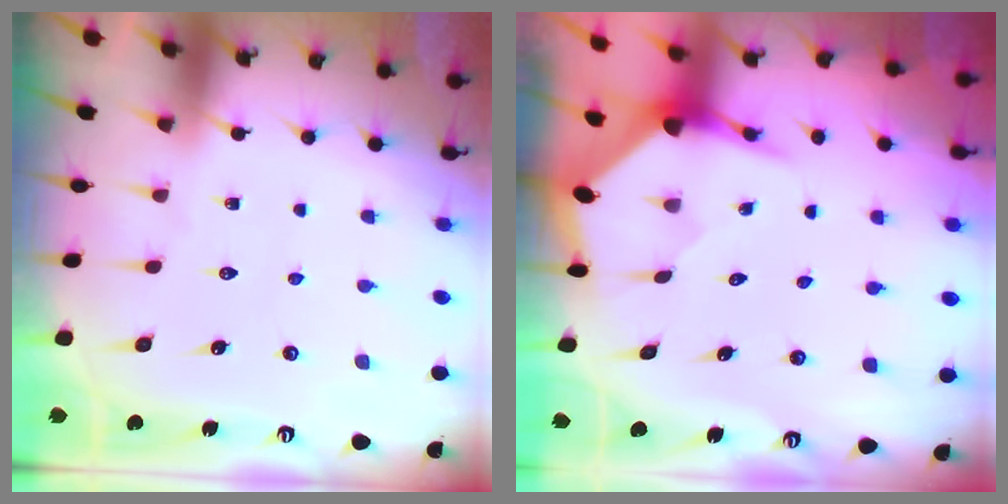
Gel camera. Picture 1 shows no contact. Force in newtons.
{"total": 3.7, "press": 3.7, "slide": 0.4}